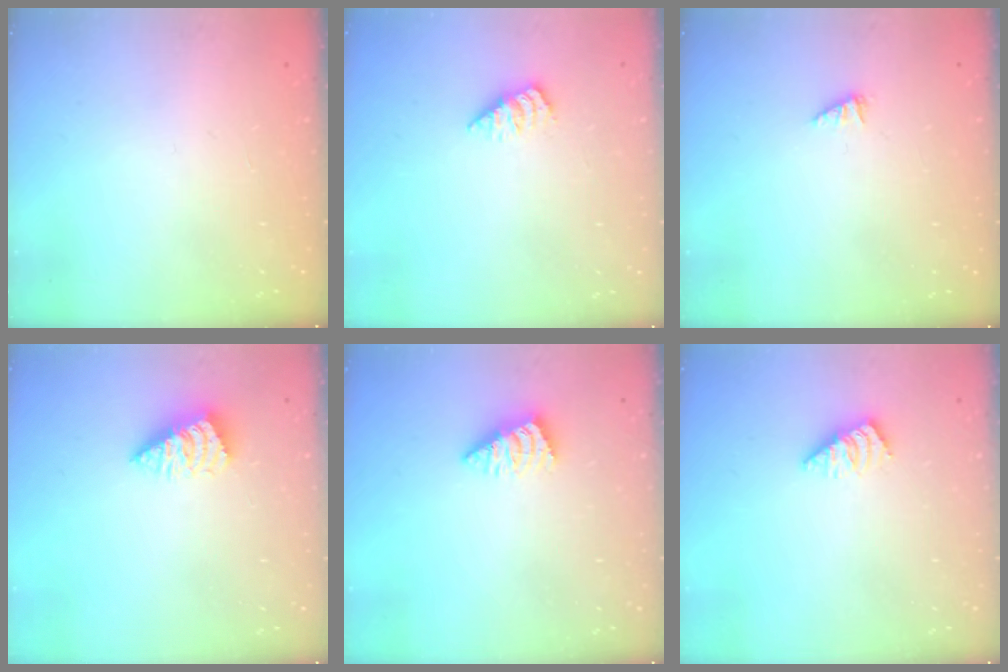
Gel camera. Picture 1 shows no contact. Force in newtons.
{"total": 1.7, "press": 1.7, "slide": 0.2}
{"total": 0.7, "press": 0.6, "slide": 0.2}
{"total": 1.9, "press": 1.9, "slide": 0.4}
{"total": 2.3, "press": 2.2, "slide": 0.4}
{"total": 2.6, "press": 2.5, "slide": 0.4}